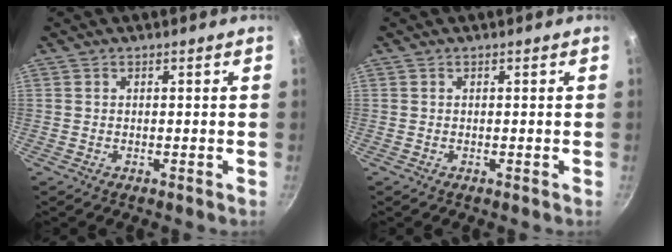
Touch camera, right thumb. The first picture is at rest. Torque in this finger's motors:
{"motor_torque": [0.02, 0.02, 0.00, 0.01, 0.02]}